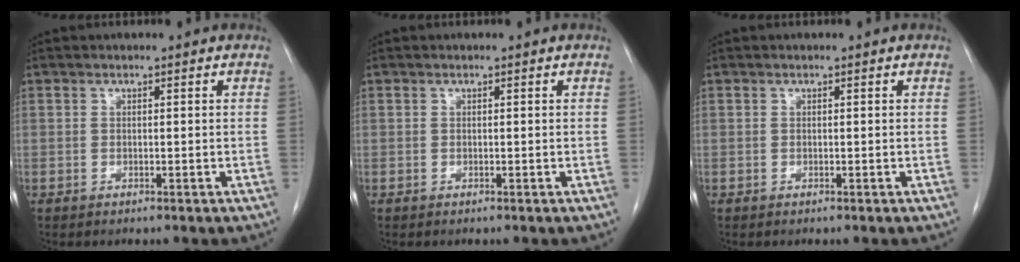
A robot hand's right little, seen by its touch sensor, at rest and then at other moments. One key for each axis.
{"total": 0.0}
{"total": 0.0}